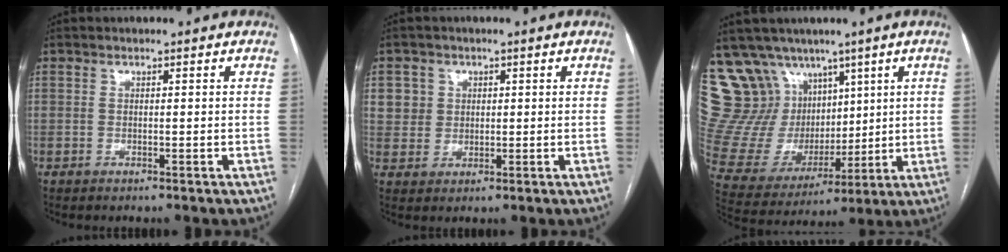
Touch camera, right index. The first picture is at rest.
{"total": 4.1, "force": [1.5, 3.9, 0.2], "torque": [0.007, 0.005, 0.030]}
{"total": 17.9, "force": [11.0, 12.6, 6.1], "torque": [-0.133, 0.055, 0.230]}